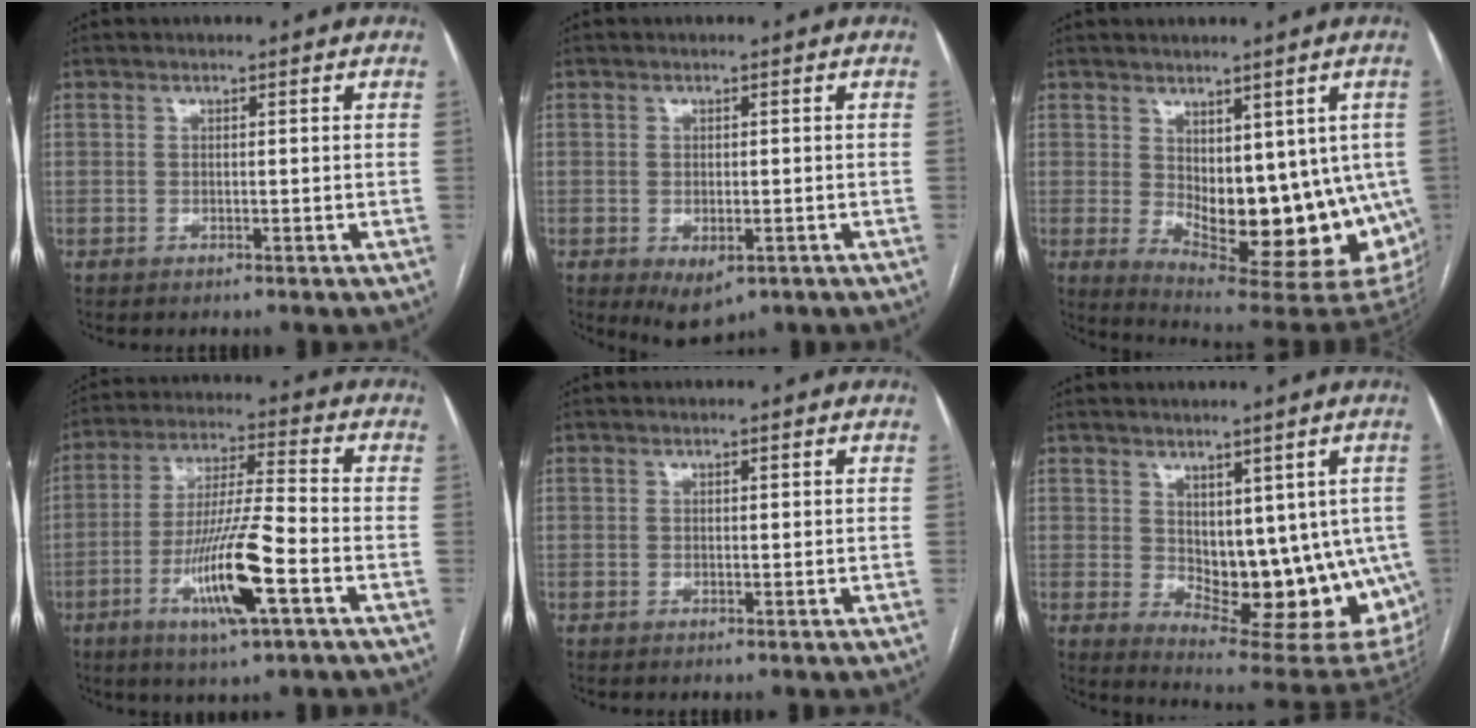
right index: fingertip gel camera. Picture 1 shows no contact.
{"total": 4.4, "force": [-1.8, 2.3, 3.3], "torque": [-0.045, -0.008, -0.011]}
{"total": 17.6, "force": [-1.7, 8.0, 15.6], "torque": [-0.154, -0.013, -0.002]}
{"total": 13.6, "force": [-5.1, 0.7, 12.6], "torque": [-0.242, -0.012, -0.092]}
{"total": 0.6, "force": [0.2, 0.2, 0.5], "torque": [-0.007, 0.000, 0.003]}
{"total": 15.8, "force": [-0.2, 8.1, 13.6], "torque": [-0.144, -0.010, 0.018]}